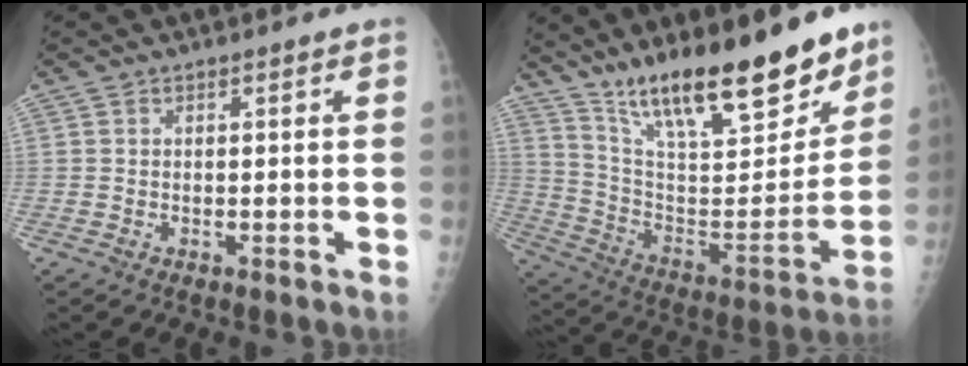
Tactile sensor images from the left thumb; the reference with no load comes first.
{"total": 25.7, "force": [18.5, 6.9, 16.5], "torque": [-0.228, -0.081, 0.313]}